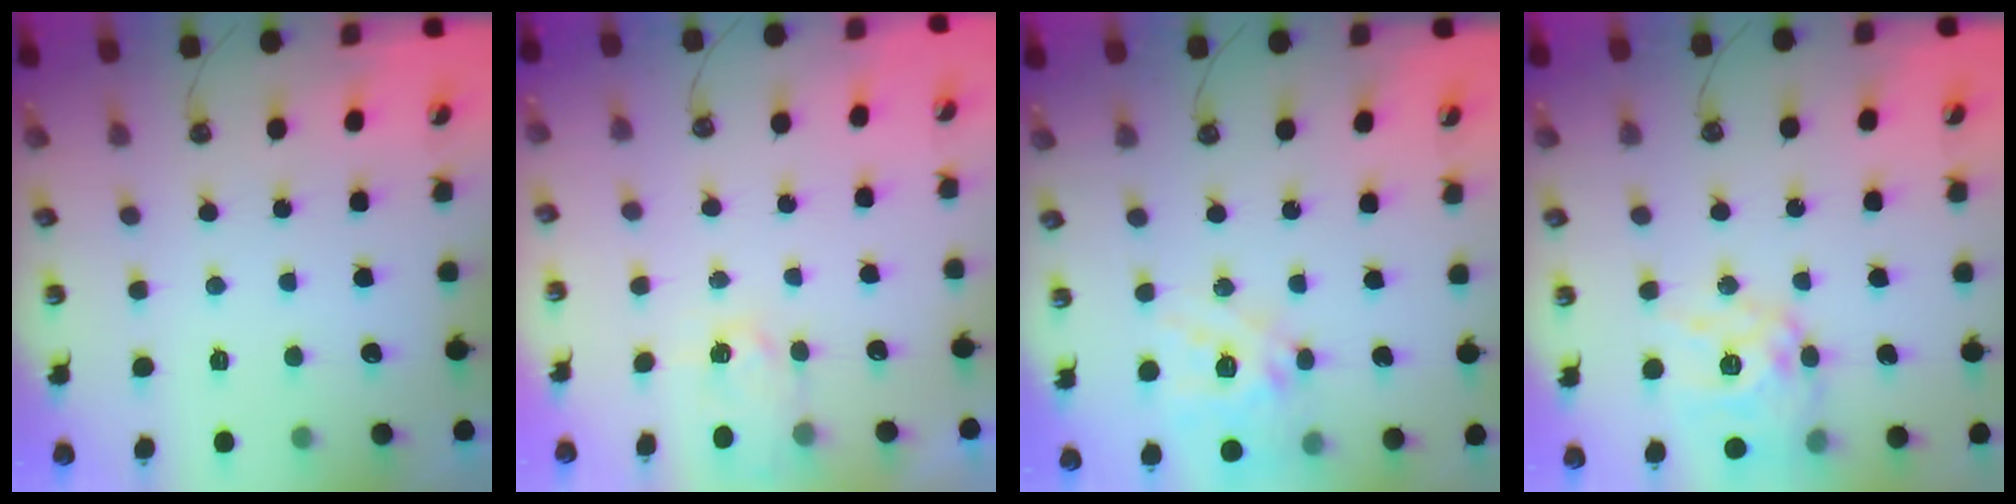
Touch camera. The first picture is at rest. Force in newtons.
{"total": 3.3, "press": 3.3, "slide": 0.3}
{"total": 15.6, "press": 15.5, "slide": 1.4}
{"total": 13.4, "press": 13.4, "slide": 1.3}